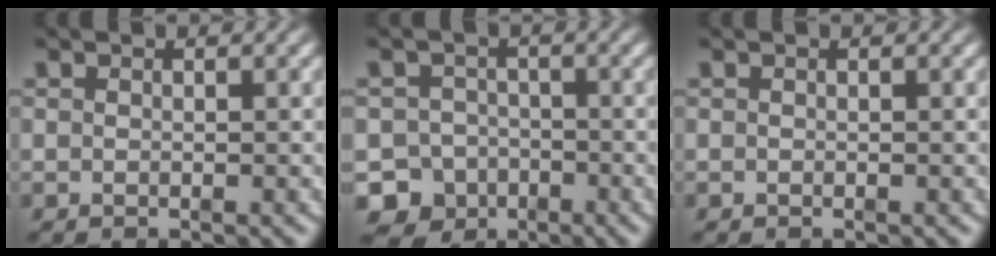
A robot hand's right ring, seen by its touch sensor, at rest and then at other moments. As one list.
[{"total": 11.9, "force": [-5.7, 10.2, 2.5], "torque": [-0.056, -0.049, -0.096]}, {"total": 0.0}]